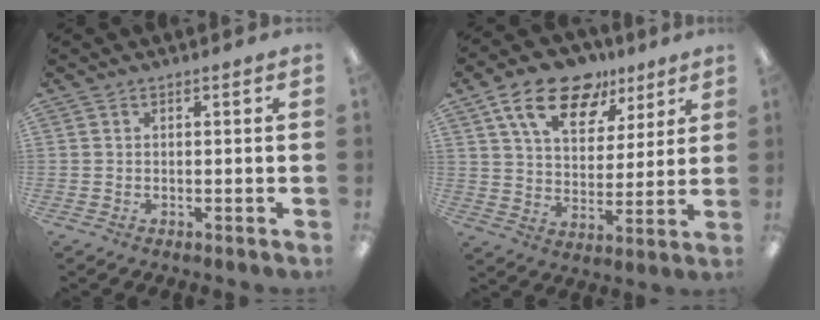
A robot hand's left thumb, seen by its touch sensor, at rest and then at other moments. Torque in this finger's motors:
{"motor_torque": [0.27, 0.43, 1.52, -1.25, 0.10]}